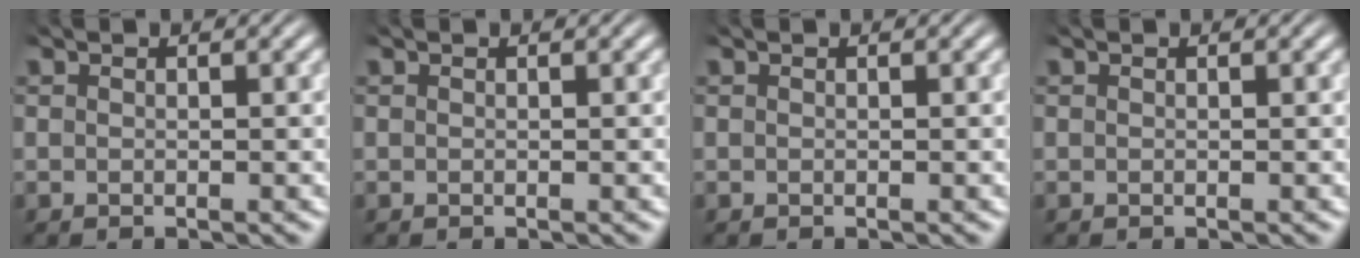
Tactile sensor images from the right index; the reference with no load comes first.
{"total": 0.0}
{"total": 0.0}
{"total": 0.0}